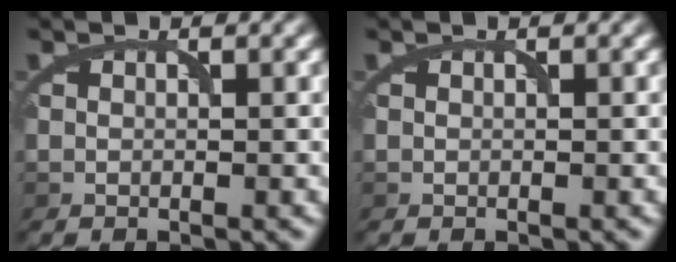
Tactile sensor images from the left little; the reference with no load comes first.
{"total": 0.0}